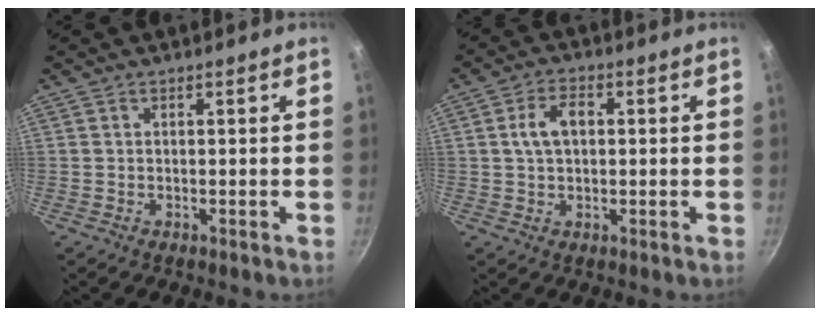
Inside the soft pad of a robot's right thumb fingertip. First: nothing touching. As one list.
[{"total": 5.8, "force": [0.9, 3.7, 4.4], "torque": [-0.067, 0.015, 0.011]}]